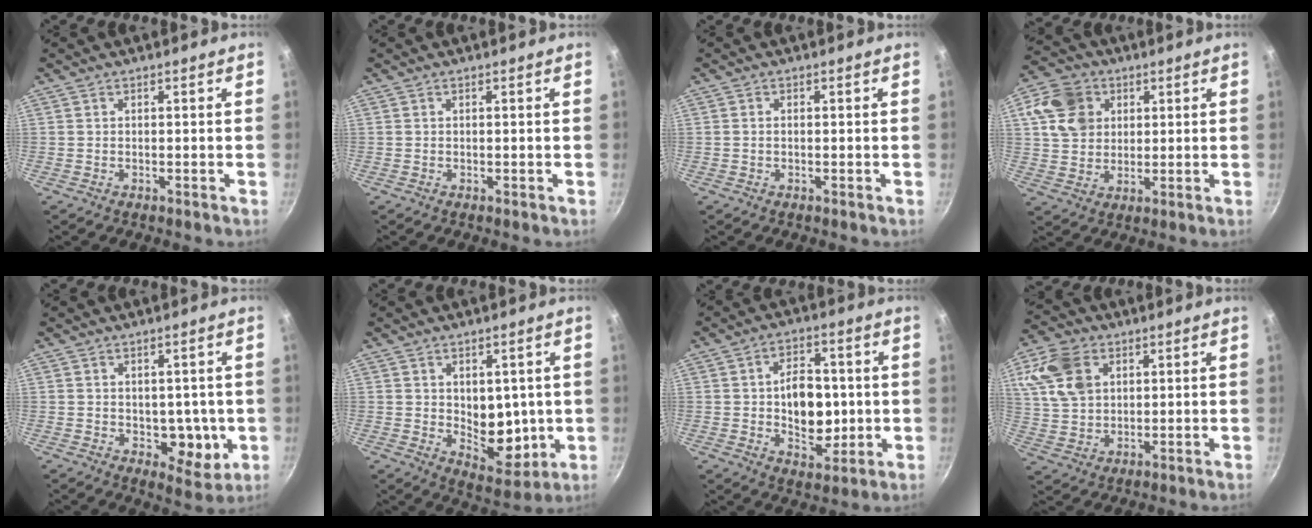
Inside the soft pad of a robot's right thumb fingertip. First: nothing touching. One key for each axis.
{"total": 0.0}
{"total": 0.6, "fx": -0.1, "fy": 0.4, "fz": 0.4, "tx": -0.008, "ty": 0.003, "tz": -0.002}
{"total": 10.8, "fx": 3.6, "fy": 8.8, "fz": 5.1, "tx": -0.067, "ty": 0.000, "tz": 0.060}
{"total": 7.9, "fx": -0.6, "fy": 5.2, "fz": 6.0, "tx": -0.040, "ty": -0.015, "tz": 0.000}
{"total": 10.3, "fx": 0.8, "fy": 7.0, "fz": 7.5, "tx": -0.065, "ty": -0.035, "tz": 0.024}
{"total": 11.7, "fx": 0.0, "fy": 7.9, "fz": 8.7, "tx": -0.089, "ty": -0.002, "tz": 0.002}
{"total": 11.4, "fx": 4.0, "fy": 8.4, "fz": 6.7, "tx": -0.109, "ty": -0.003, "tz": 0.078}